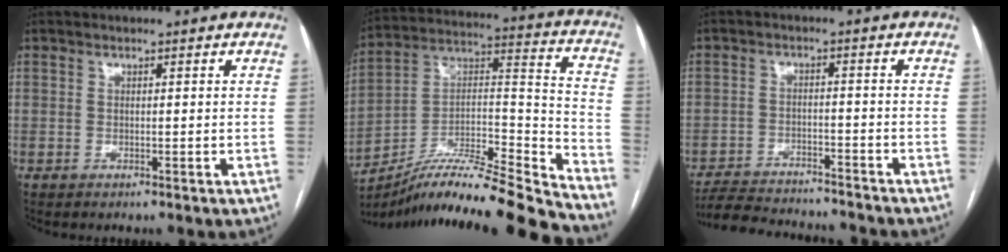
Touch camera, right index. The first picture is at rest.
{"total": 22.8, "force": [-20.5, -0.3, 9.9], "torque": [-0.149, 0.023, -0.339]}
{"total": 13.8, "force": [-13.0, 2.1, 4.0], "torque": [-0.070, 0.002, -0.190]}